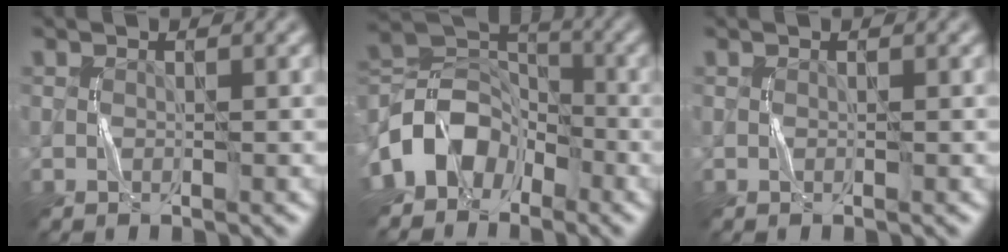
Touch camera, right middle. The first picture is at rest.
{"total": 6.1, "force": [-3.5, 4.3, 2.6], "torque": [-0.035, 0.010, -0.077]}
{"total": 0.0}